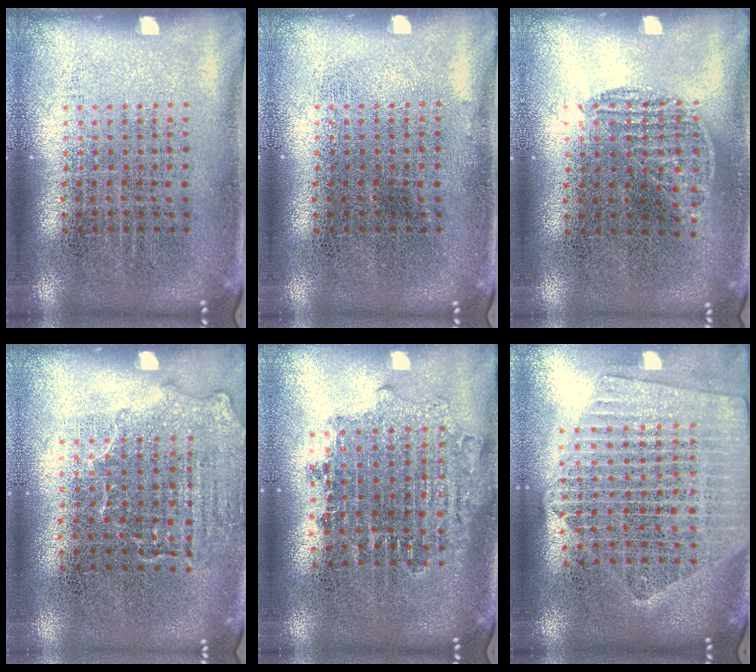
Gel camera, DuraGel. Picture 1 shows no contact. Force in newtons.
{"total": 0.0}
{"total": 0.8, "press": 0.7, "slide": 0.5}
{"total": 1.4, "press": 1.2, "slide": 0.7}
{"total": 1.7, "press": 1.4, "slide": 1.0}
{"total": 2.3, "press": 2.0, "slide": 1.1}